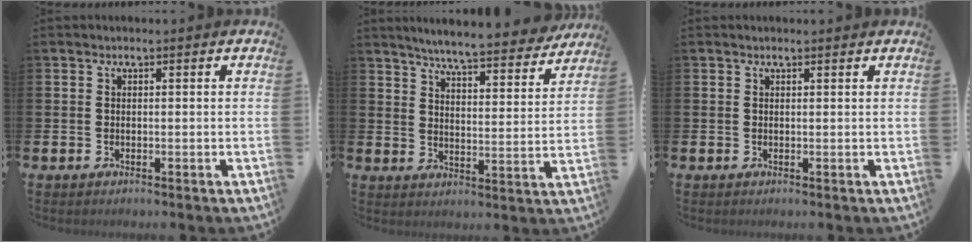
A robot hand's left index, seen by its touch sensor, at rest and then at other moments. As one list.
[{"total": 6.7, "force": [6.4, 0.3, 1.9], "torque": [-0.050, -0.048, 0.107]}, {"total": 0.5, "force": [0.5, 0.0, 0.2], "torque": [-0.003, 0.001, 0.009]}]